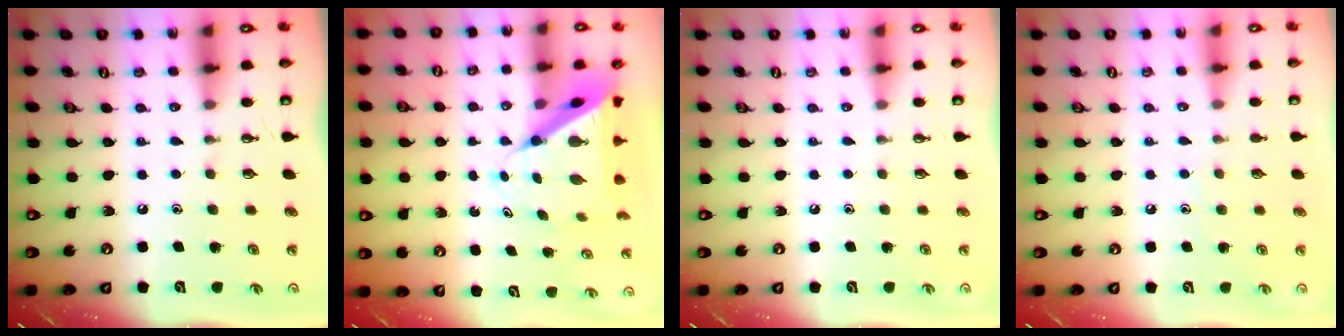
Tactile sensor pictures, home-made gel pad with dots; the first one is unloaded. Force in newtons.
{"total": 8.7, "press": 8.7, "slide": 0.8}
{"total": 0.0}
{"total": 4.9, "press": 4.9, "slide": 0.6}